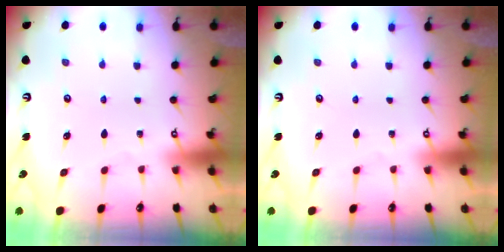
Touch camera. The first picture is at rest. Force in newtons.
{"total": 0.0}